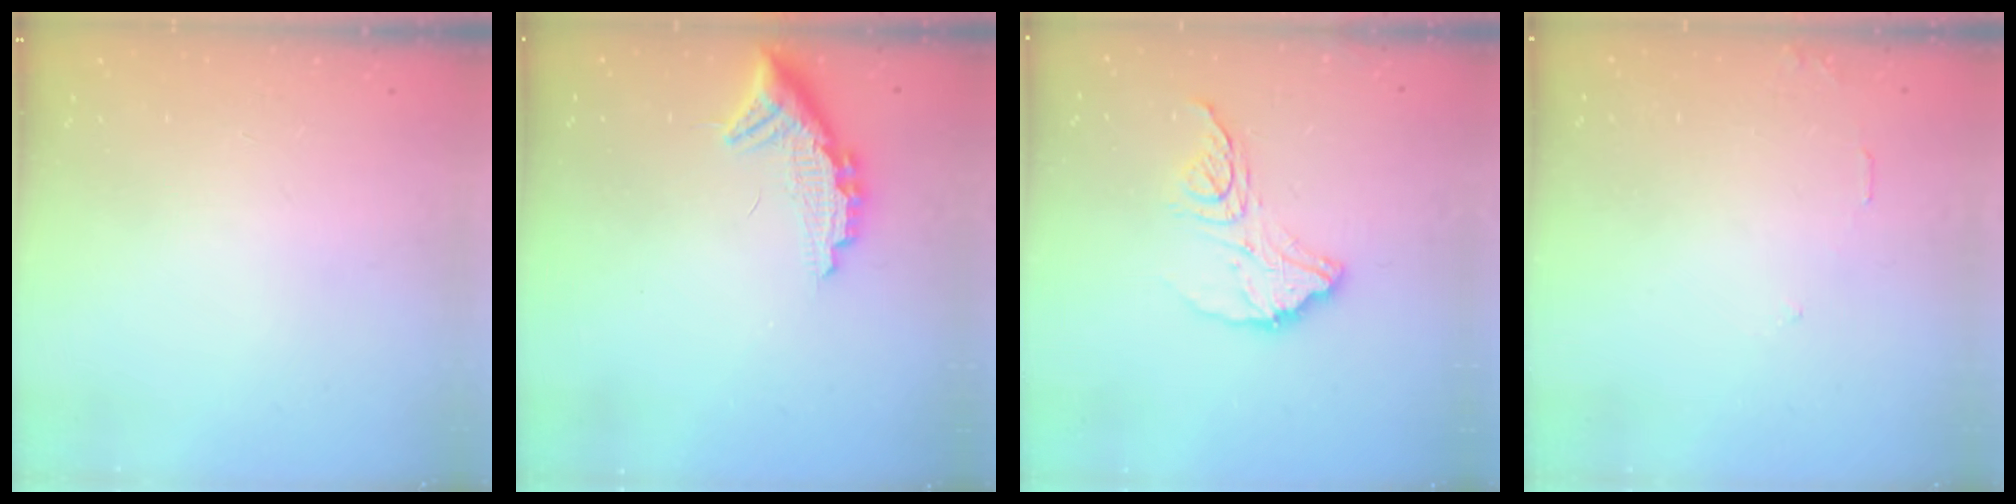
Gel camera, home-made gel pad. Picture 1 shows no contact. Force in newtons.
{"total": 12.5, "press": 12.5, "slide": 1.1}
{"total": 12.3, "press": 12.2, "slide": 1.2}
{"total": 6.9, "press": 6.9, "slide": 0.4}